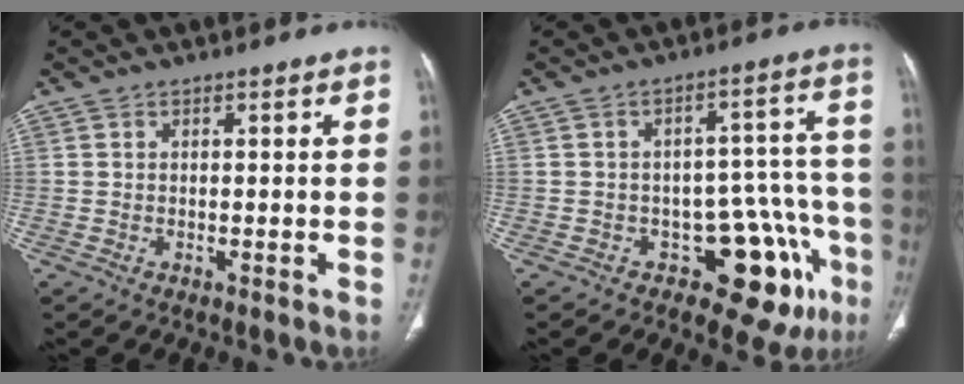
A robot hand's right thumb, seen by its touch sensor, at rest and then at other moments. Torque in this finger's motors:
{"motor_torque": [3.65, 1.35, 1.23, -1.54, 0.14]}